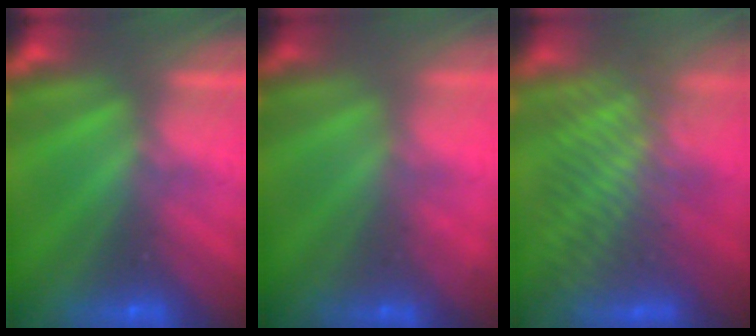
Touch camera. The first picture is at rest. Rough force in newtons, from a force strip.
{"total": 1.8}
{"total": 3.3}